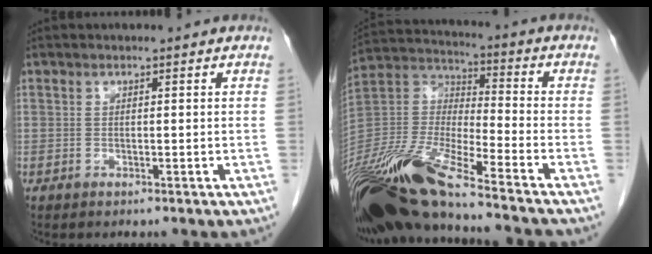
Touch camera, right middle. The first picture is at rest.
{"total": 20.0, "force": [-15.6, 1.2, 12.5], "torque": [-0.287, -0.030, -0.300]}